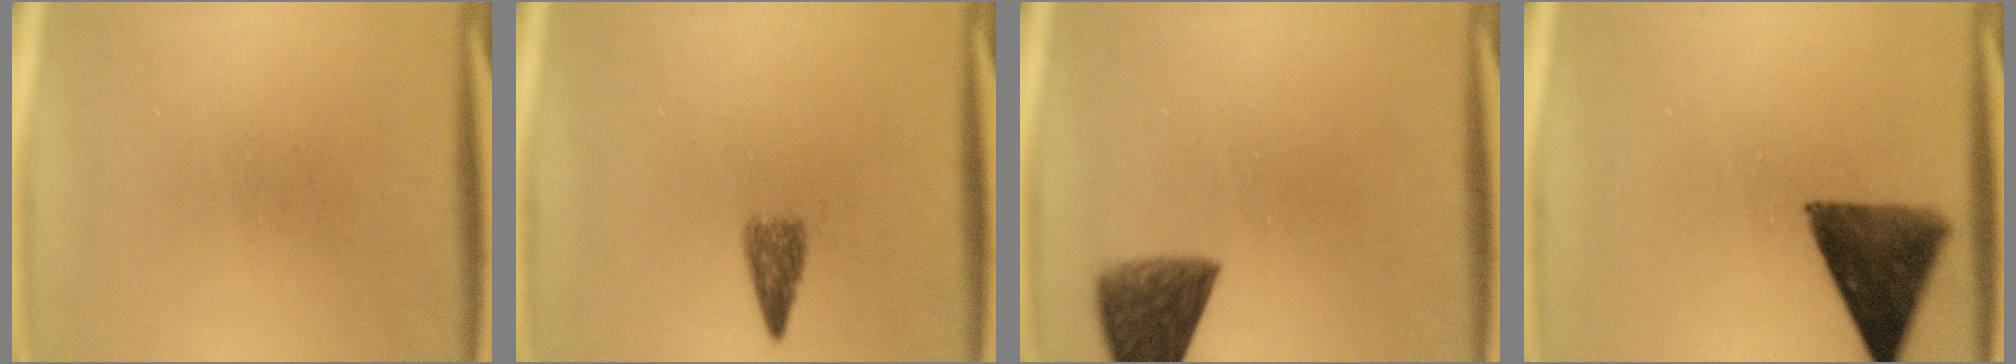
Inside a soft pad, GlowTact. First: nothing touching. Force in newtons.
{"total": 2.5}
{"total": 7.9}
{"total": 10.7}